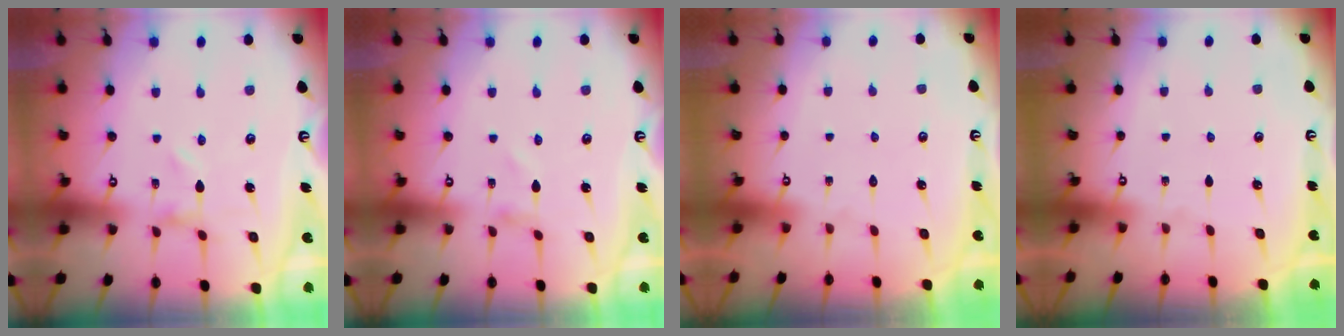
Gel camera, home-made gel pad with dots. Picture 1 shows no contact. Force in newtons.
{"total": 1.0, "press": 1.0, "slide": 0.1}
{"total": 1.8, "press": 1.7, "slide": 0.1}
{"total": 0.0}